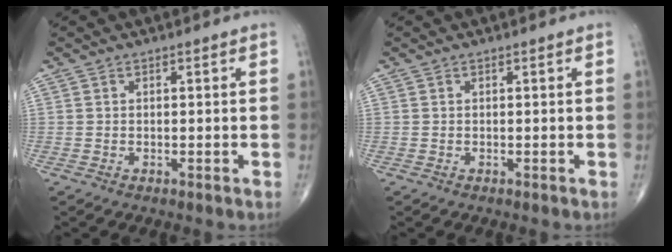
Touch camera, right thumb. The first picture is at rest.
{"total": 0.0}